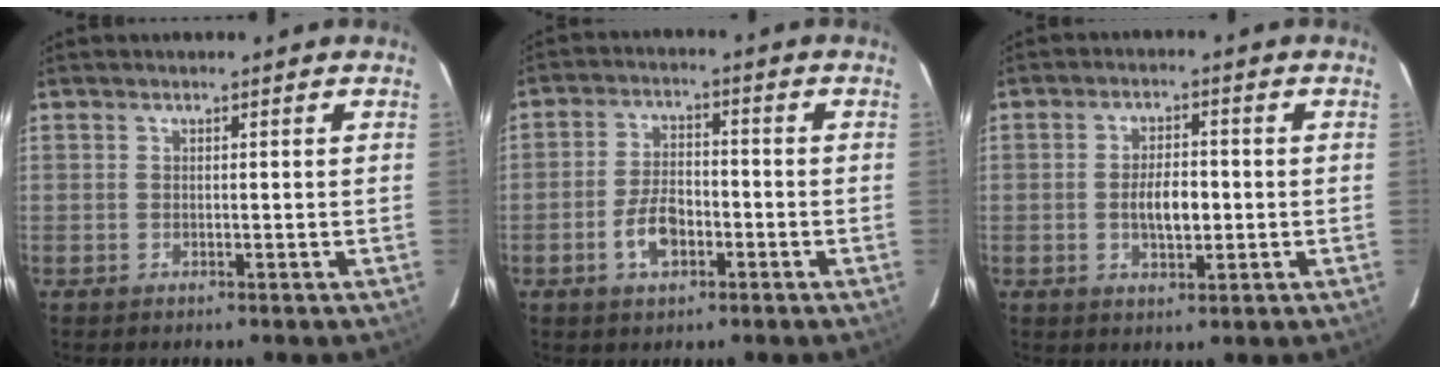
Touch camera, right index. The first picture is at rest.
{"total": 6.8, "force": [-2.9, 3.6, 4.9], "torque": [-0.100, 0.009, -0.049]}
{"total": 5.6, "force": [-0.8, 2.5, 4.9], "torque": [-0.092, 0.001, -0.009]}